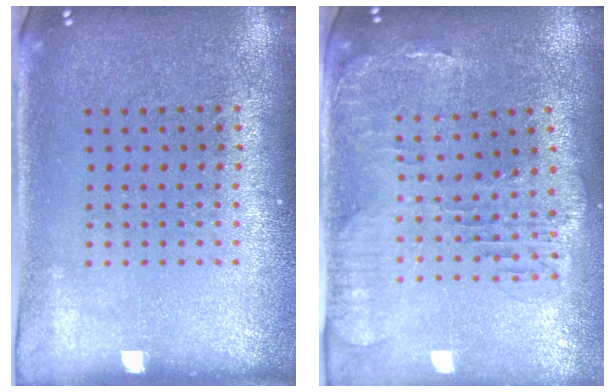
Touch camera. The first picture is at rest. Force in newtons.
{"total": 1.4, "press": 1.4, "slide": 0.4}